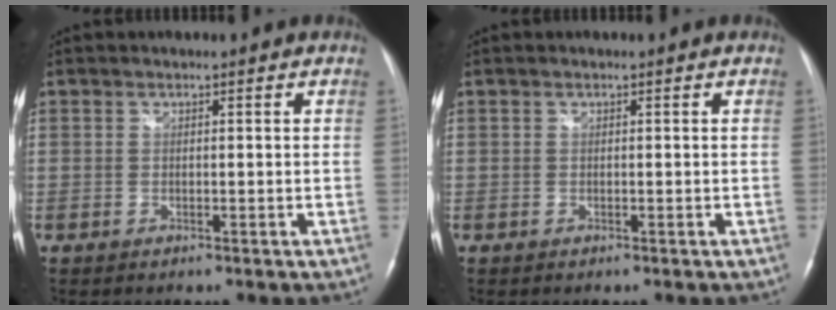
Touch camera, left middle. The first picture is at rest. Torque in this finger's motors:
{"motor_torque": [-0.02, -0.11, 0.02, -0.01]}